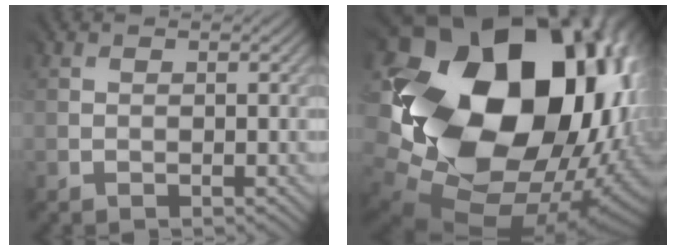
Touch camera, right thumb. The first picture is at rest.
{"total": 22.4, "force": [2.8, 17.3, 14.0], "torque": [-0.311, -0.070, 0.089]}